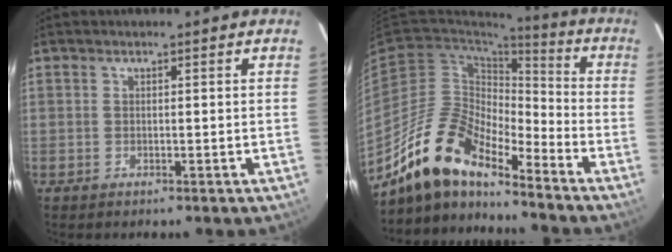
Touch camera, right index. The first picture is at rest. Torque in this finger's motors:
{"motor_torque": [0.46, -0.62, 0.64, 0.17]}